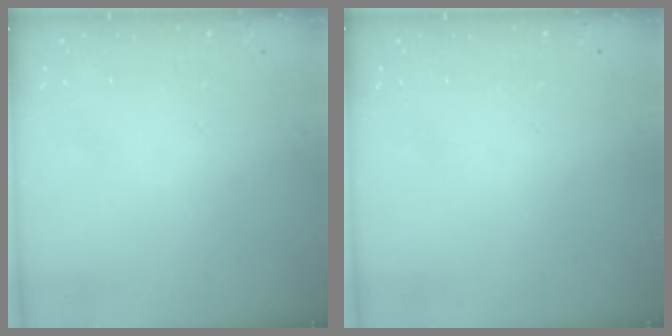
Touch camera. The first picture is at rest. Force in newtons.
{"total": 0.0}